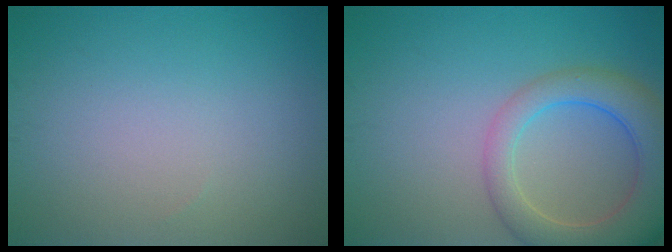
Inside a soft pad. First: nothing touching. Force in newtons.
{"total": 7.2, "press": 7.2, "slide": 0.5}